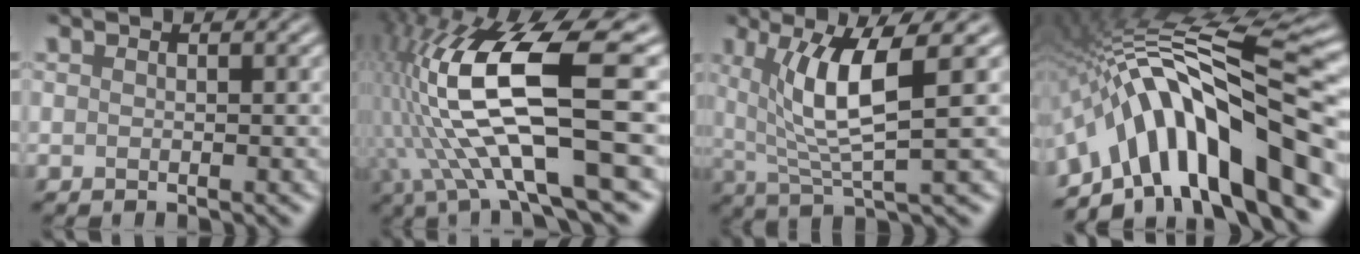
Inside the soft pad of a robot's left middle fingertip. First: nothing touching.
{"total": 12.7, "force": [0.3, 4.1, 12.0], "torque": [-0.245, 0.000, 0.015]}
{"total": 6.3, "force": [1.8, 1.2, 5.9], "torque": [-0.112, 0.007, 0.042]}
{"total": 13.9, "force": [-5.6, 4.1, 12.1], "torque": [-0.192, 0.039, -0.082]}